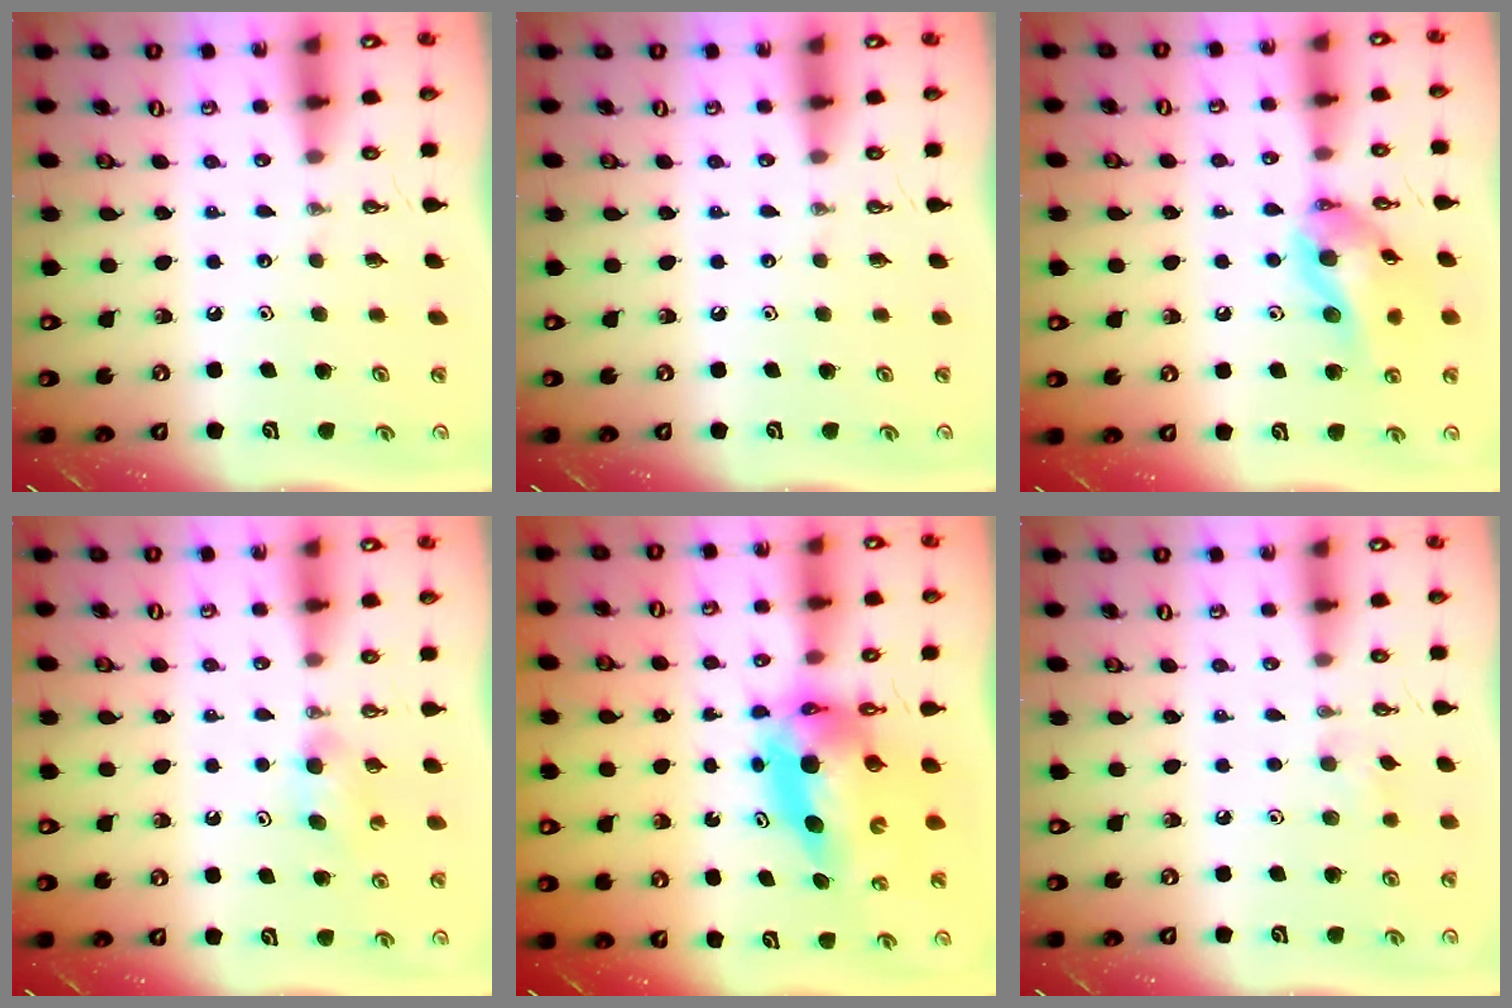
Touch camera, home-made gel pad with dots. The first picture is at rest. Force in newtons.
{"total": 0.0}
{"total": 14.9, "press": 14.7, "slide": 2.5}
{"total": 5.9, "press": 4.7, "slide": 3.6}
{"total": 9.8, "press": 9.8, "slide": 1.0}
{"total": 5.8, "press": 5.7, "slide": 0.8}